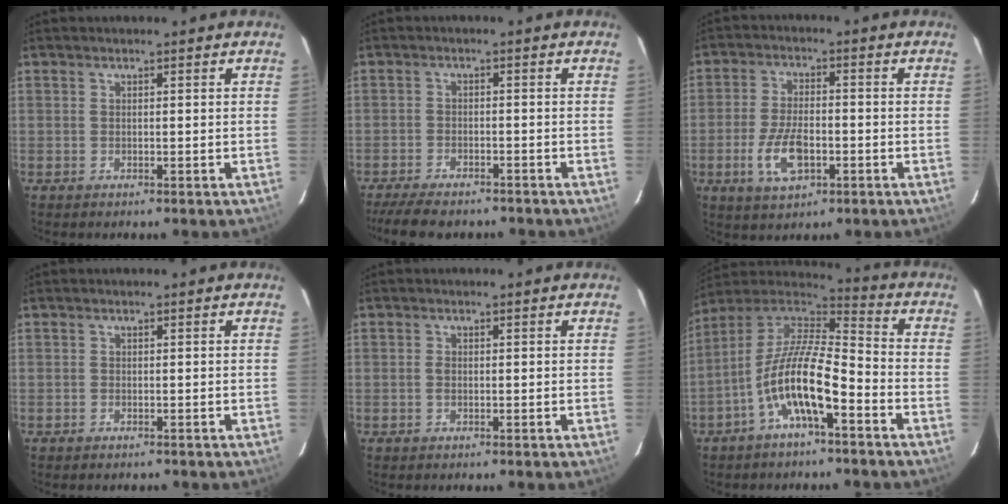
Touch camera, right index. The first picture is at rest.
{"total": 10.1, "force": [-8.4, 3.2, 4.5], "torque": [-0.109, -0.020, -0.137]}
{"total": 9.0, "force": [-3.1, 4.2, 7.4], "torque": [-0.157, -0.007, -0.054]}
{"total": 0.8, "force": [-0.7, 0.4, 0.1], "torque": [-0.005, 0.002, -0.010]}
{"total": 0.8, "force": [-0.1, 0.5, 0.6], "torque": [-0.012, 0.001, -0.003]}
{"total": 14.7, "force": [-6.8, 4.3, 12.3], "torque": [-0.239, -0.004, -0.132]}